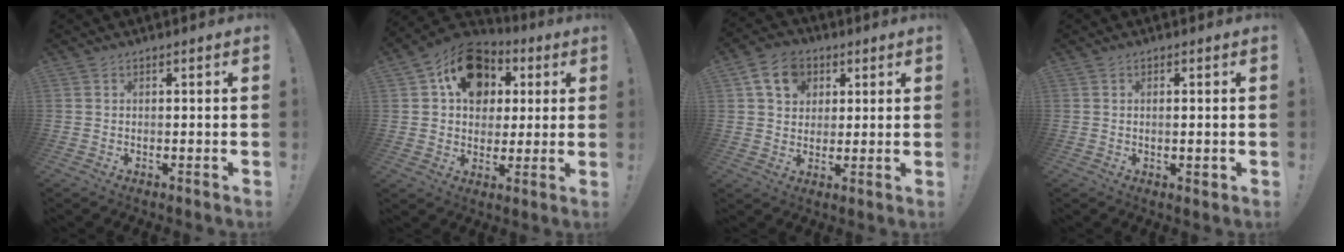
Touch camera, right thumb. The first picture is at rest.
{"total": 17.8, "force": [6.9, 13.6, 9.2], "torque": [-0.132, -0.017, 0.130]}
{"total": 10.9, "force": [4.5, 8.6, 5.0], "torque": [-0.071, -0.011, 0.087]}
{"total": 1.6, "force": [0.0, 0.4, 1.6], "torque": [-0.007, -0.008, -0.004]}